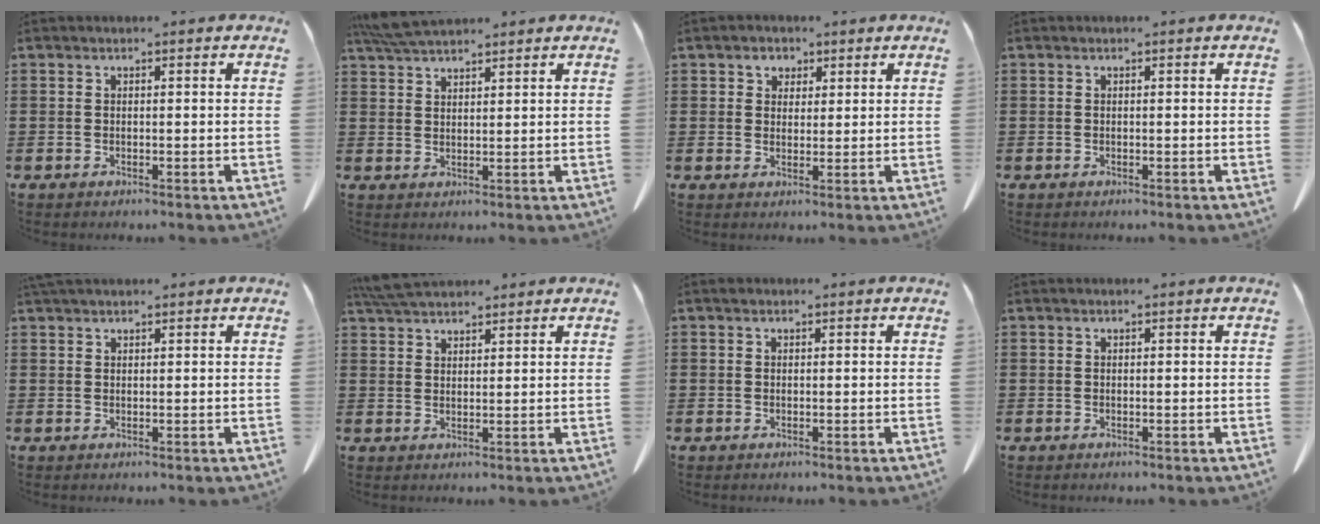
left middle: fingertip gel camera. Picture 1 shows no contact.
{"total": 4.8, "force": [4.4, 0.8, 1.9], "torque": [-0.049, -0.008, 0.084]}
{"total": 2.4, "force": [1.5, 1.9, 0.4], "torque": [-0.011, 0.007, 0.025]}
{"total": 0.0}
{"total": 1.4, "force": [1.2, 0.2, 0.5], "torque": [-0.013, -0.001, 0.025]}
{"total": 4.8, "force": [4.4, 0.9, 1.6], "torque": [-0.043, -0.006, 0.086]}
{"total": 0.6, "force": [0.3, 0.5, 0.1], "torque": [-0.005, 0.001, 0.007]}
{"total": 0.0}